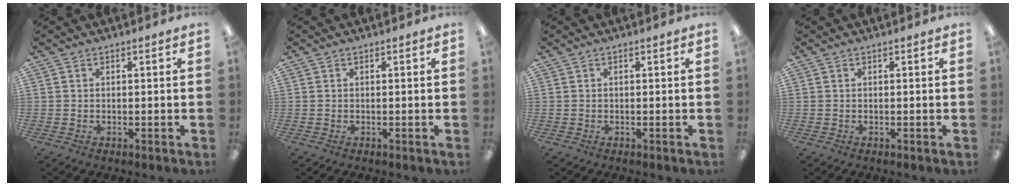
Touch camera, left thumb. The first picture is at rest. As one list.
[{"total": 0.0}, {"total": 0.0}, {"total": 0.0}]